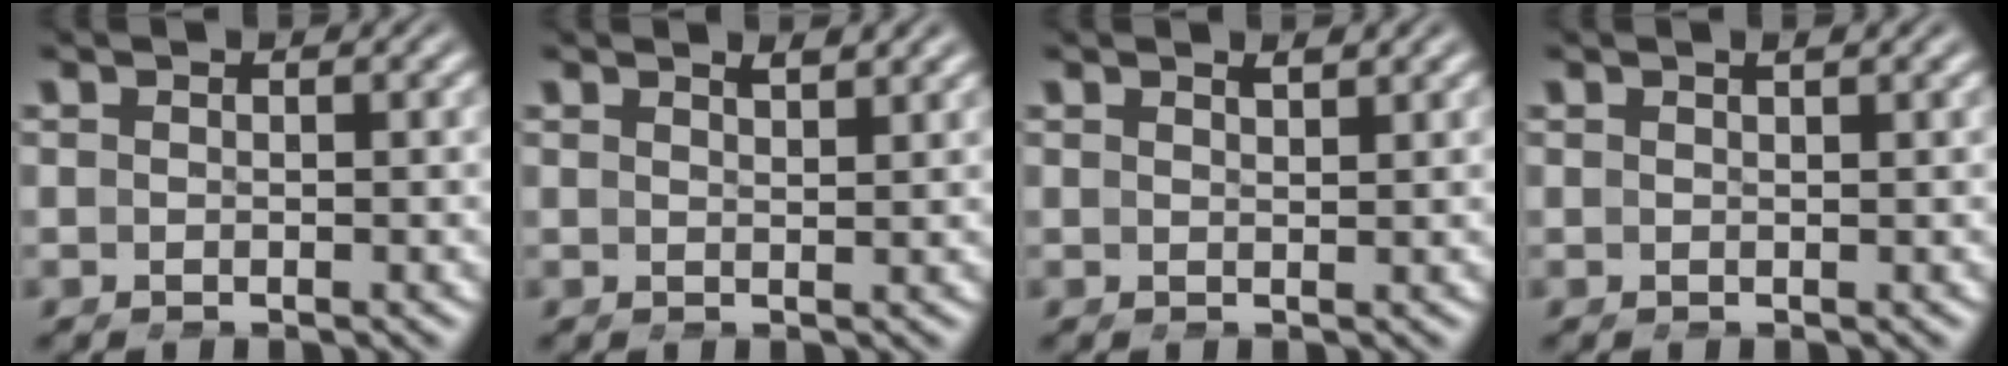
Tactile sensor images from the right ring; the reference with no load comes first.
{"total": 1.5, "force": [1.3, -0.6, -0.1], "torque": [0.004, -0.001, 0.028]}
{"total": 1.2, "force": [1.0, -0.6, -0.2], "torque": [0.006, -0.001, 0.022]}
{"total": 0.7, "force": [0.4, -0.5, 0.0], "torque": [0.004, 0.002, 0.009]}